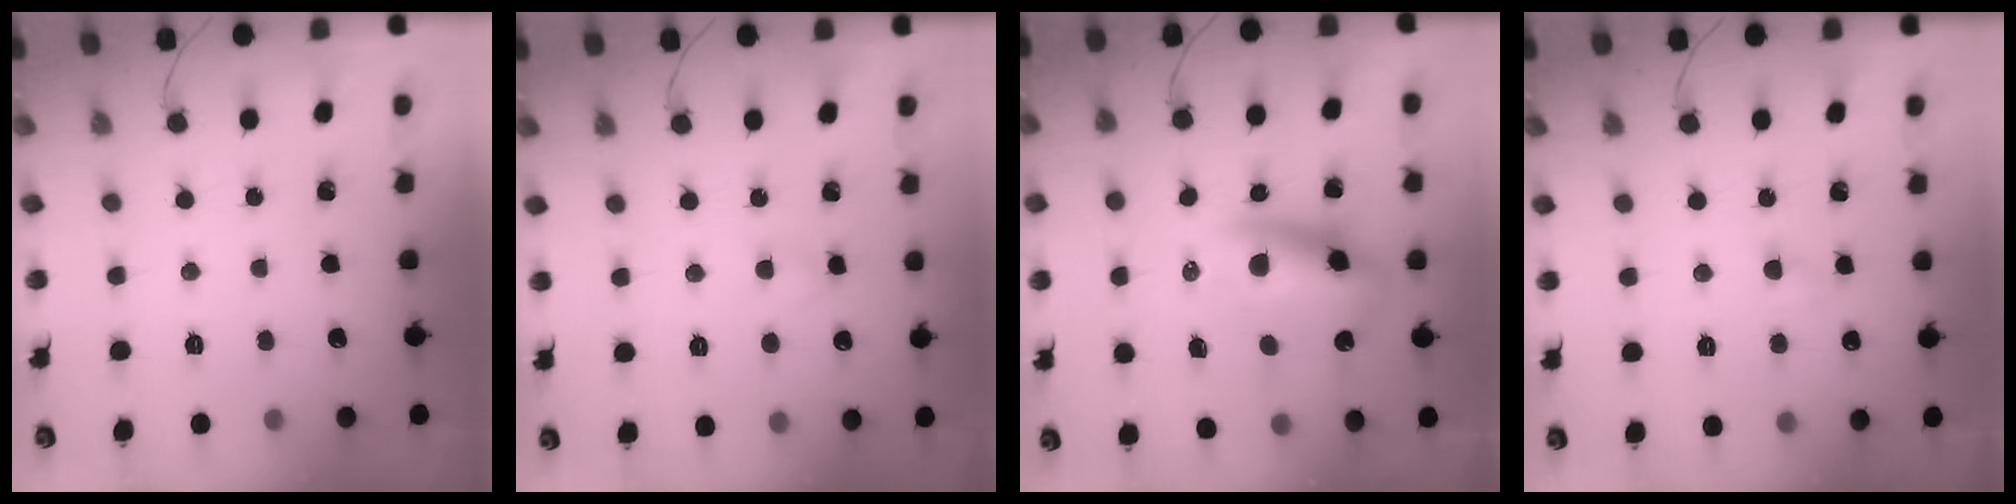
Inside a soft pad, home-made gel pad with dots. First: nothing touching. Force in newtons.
{"total": 1.5, "press": 1.3, "slide": 0.7}
{"total": 10.6, "press": 10.3, "slide": 2.6}
{"total": 3.5, "press": 3.3, "slide": 1.0}